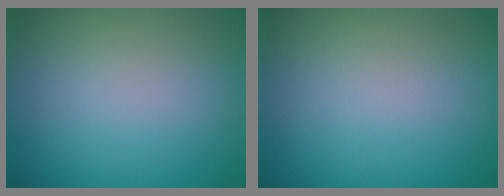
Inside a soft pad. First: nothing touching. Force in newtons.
{"total": 0.0}